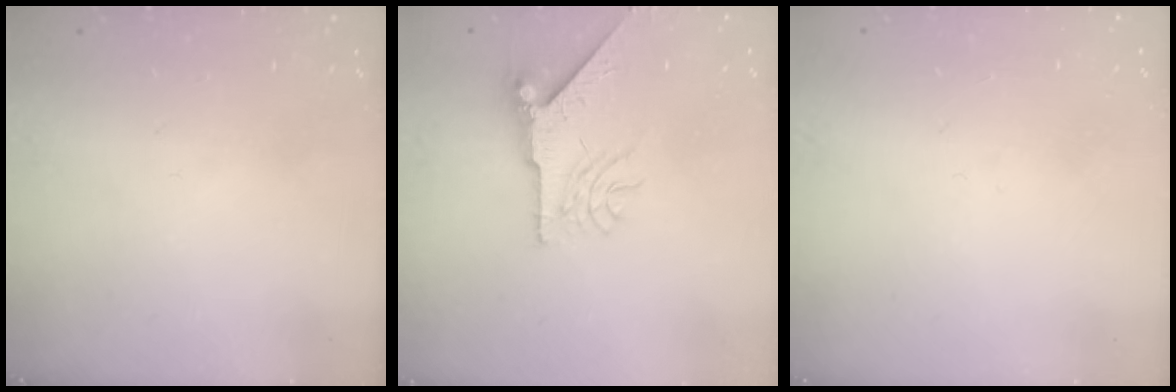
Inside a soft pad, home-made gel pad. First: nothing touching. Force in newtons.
{"total": 8.3, "press": 8.2, "slide": 0.8}
{"total": 0.0}